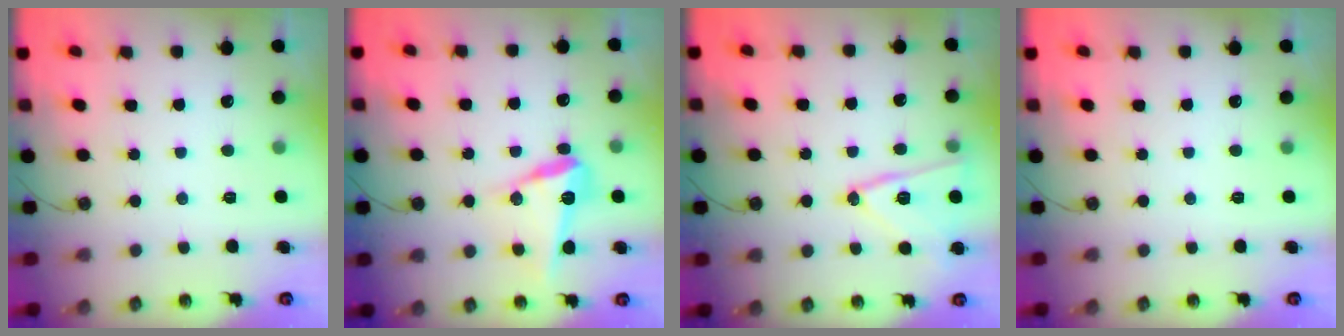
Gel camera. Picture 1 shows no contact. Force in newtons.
{"total": 14.5, "press": 14.4, "slide": 1.2}
{"total": 14.0, "press": 13.9, "slide": 1.4}
{"total": 0.0}